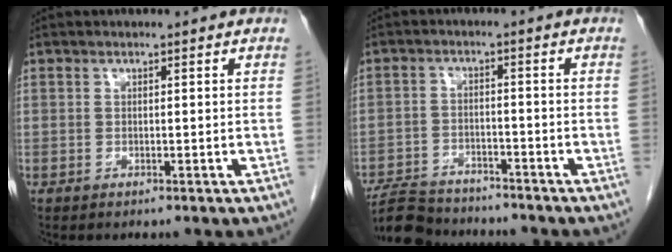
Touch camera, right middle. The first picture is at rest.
{"total": 9.0, "force": [-8.5, 2.2, 2.1], "torque": [-0.037, -0.002, -0.138]}